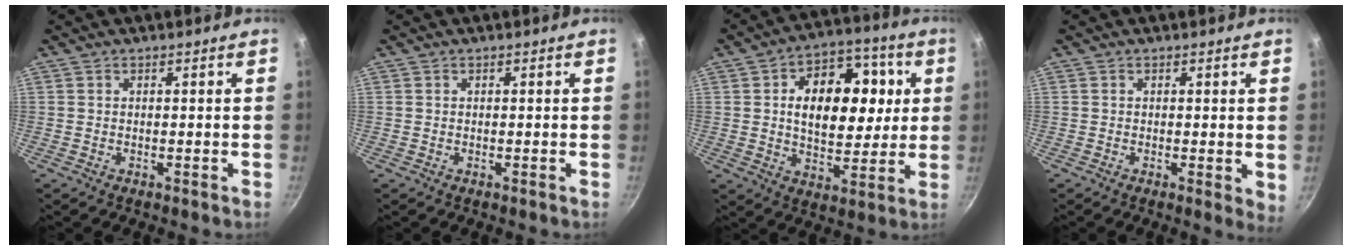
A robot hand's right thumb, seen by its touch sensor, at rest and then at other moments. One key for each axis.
{"total": 0.0}
{"total": 17.9, "fx": 3.2, "fy": 11.1, "fz": 13.6, "tx": -0.156, "ty": 0.010, "tz": 0.048}
{"total": 2.7, "fx": 0.2, "fy": 0.7, "fz": 2.6, "tx": -0.038, "ty": -0.011, "tz": 0.000}